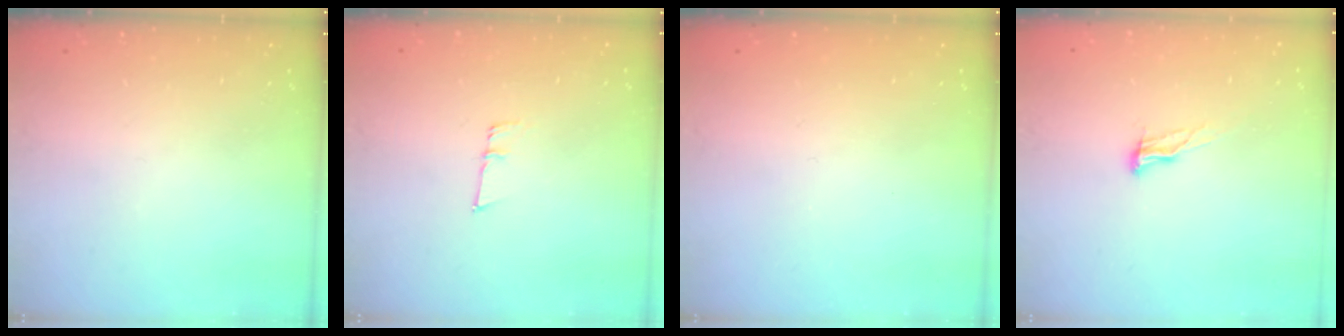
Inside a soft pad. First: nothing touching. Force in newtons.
{"total": 6.0, "press": 5.6, "slide": 2.1}
{"total": 0.0}
{"total": 7.9, "press": 7.6, "slide": 2.2}